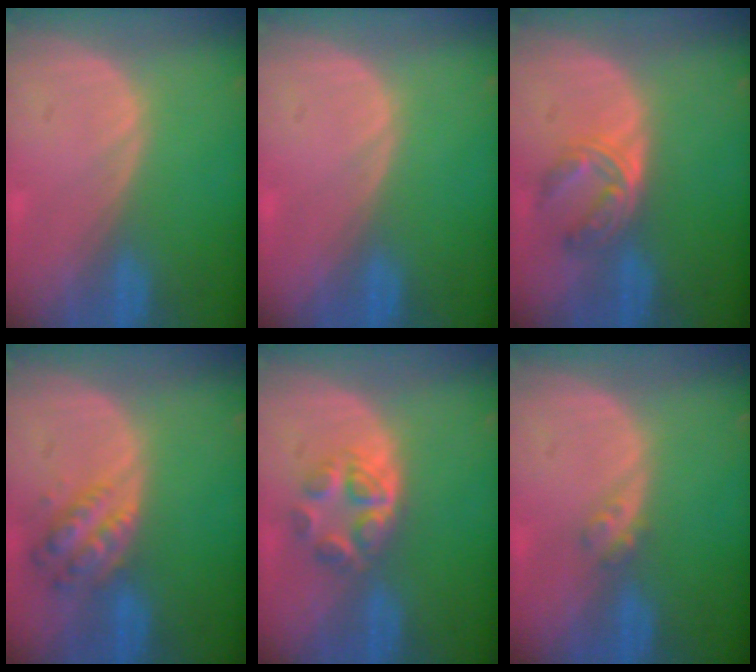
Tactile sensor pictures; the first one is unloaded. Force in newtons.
{"total": 0.0}
{"total": 5.6, "press": 4.7, "slide": 3.0}
{"total": 6.0, "press": 5.5, "slide": 2.5}
{"total": 5.0, "press": 4.8, "slide": 1.4}
{"total": 1.8, "press": 1.5, "slide": 0.9}